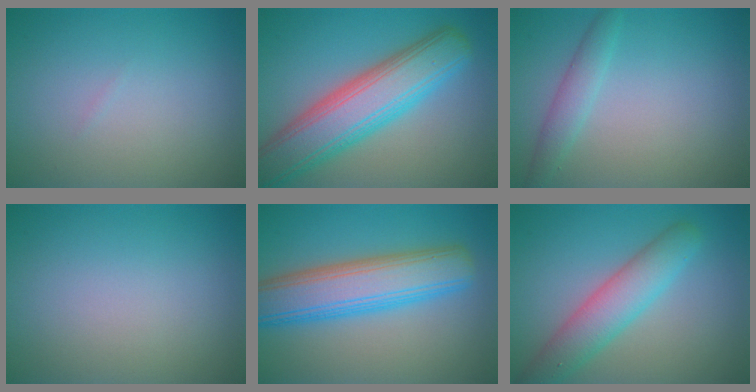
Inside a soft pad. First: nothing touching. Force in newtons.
{"total": 9.0, "press": 9.0, "slide": 0.2}
{"total": 2.0, "press": 2.0, "slide": 0.3}
{"total": 0.0}
{"total": 8.0, "press": 8.0, "slide": 0.4}
{"total": 4.9, "press": 4.9, "slide": 0.1}